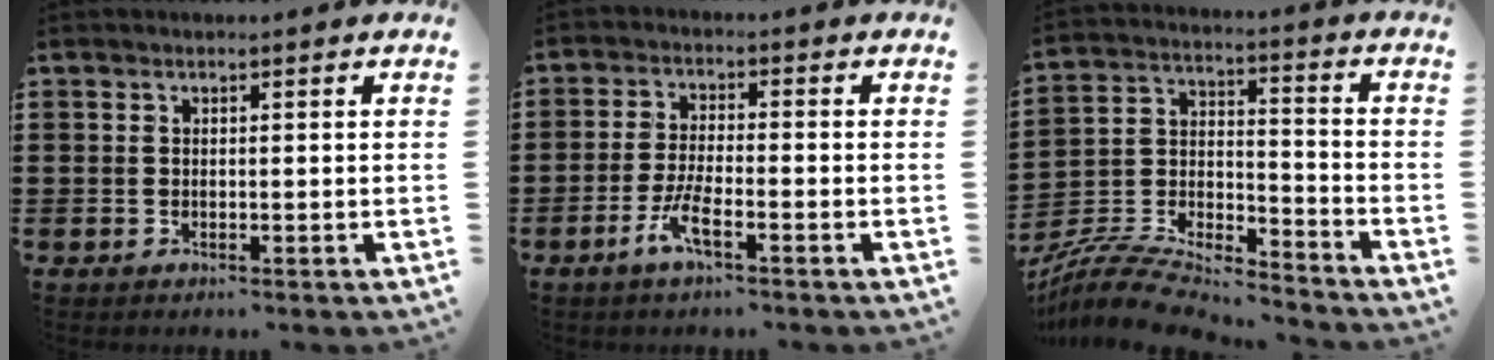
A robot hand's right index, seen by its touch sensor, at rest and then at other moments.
{"total": 4.5, "force": [-2.6, 0.6, 3.6], "torque": [-0.088, -0.010, -0.054]}
{"total": 8.1, "force": [-7.7, 1.7, 2.0], "torque": [-0.051, 0.003, -0.157]}